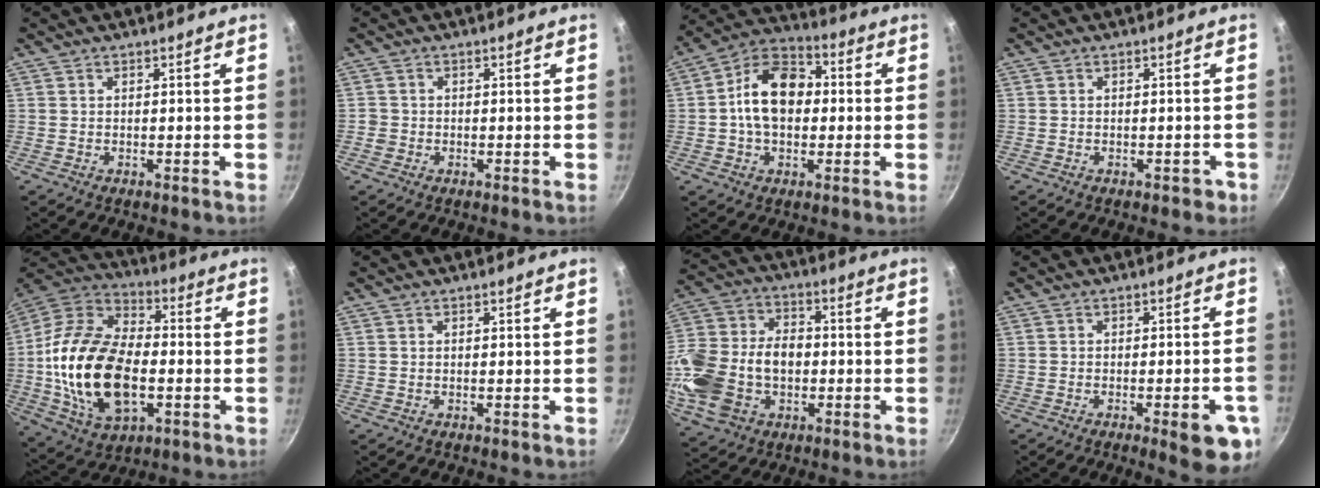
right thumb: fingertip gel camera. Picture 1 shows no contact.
{"total": 1.5, "force": [-0.6, 1.4, 0.3], "torque": [-0.003, 0.005, -0.010]}
{"total": 13.9, "force": [0.3, 9.7, 9.9], "torque": [-0.133, 0.030, -0.014]}
{"total": 1.6, "force": [-0.9, 1.1, 0.8], "torque": [0.002, 0.017, 0.001]}
{"total": 24.0, "force": [-3.2, 14.2, 19.0], "torque": [-0.354, 0.026, -0.059]}
{"total": 0.0}
{"total": 20.1, "force": [-3.2, 14.2, 13.8], "torque": [-0.271, 0.037, -0.054]}
{"total": 8.8, "force": [-3.7, 2.2, 7.7], "torque": [-0.073, 0.013, -0.041]}